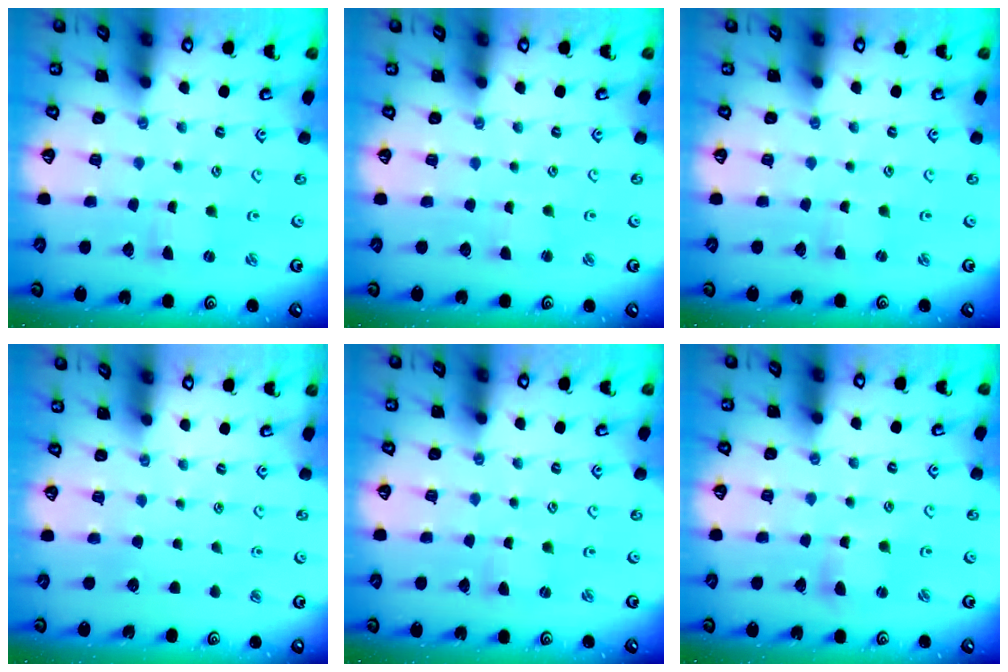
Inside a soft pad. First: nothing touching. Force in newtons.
{"total": 1.5, "press": 1.5, "slide": 0.2}
{"total": 0.6, "press": 0.6, "slide": 0.1}
{"total": 0.0}
{"total": 0.7, "press": 0.7, "slide": 0.1}
{"total": 2.3, "press": 2.2, "slide": 0.3}